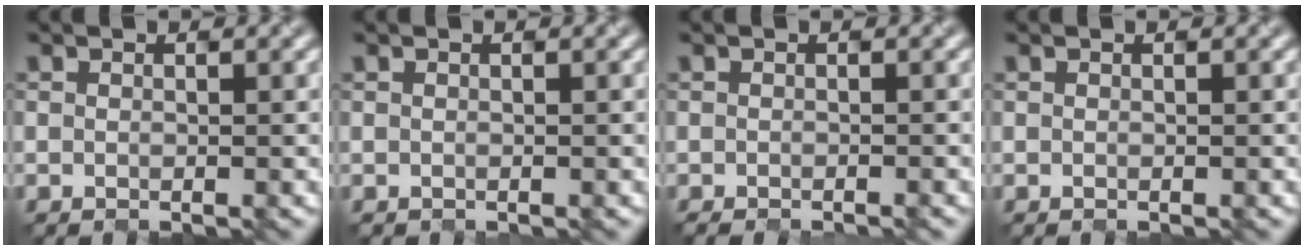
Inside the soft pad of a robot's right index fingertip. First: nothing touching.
{"total": 0.0}
{"total": 0.9, "force": [-0.4, 0.3, 0.7], "torque": [0.005, 0.007, -0.004]}
{"total": 0.0}